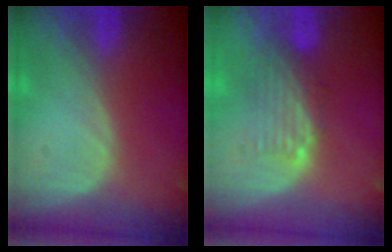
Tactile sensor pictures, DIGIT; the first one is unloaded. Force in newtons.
{"total": 5.1, "press": 4.3, "slide": 2.7}